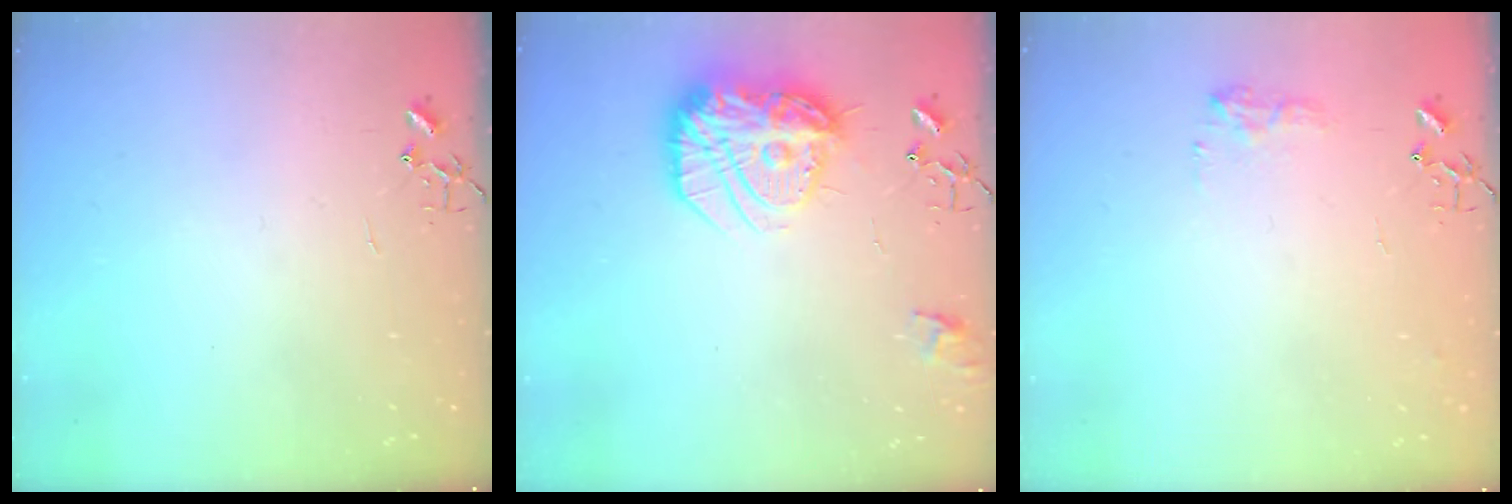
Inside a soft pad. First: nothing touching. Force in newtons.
{"total": 17.7, "press": 17.7, "slide": 1.2}
{"total": 7.8, "press": 7.8, "slide": 0.1}